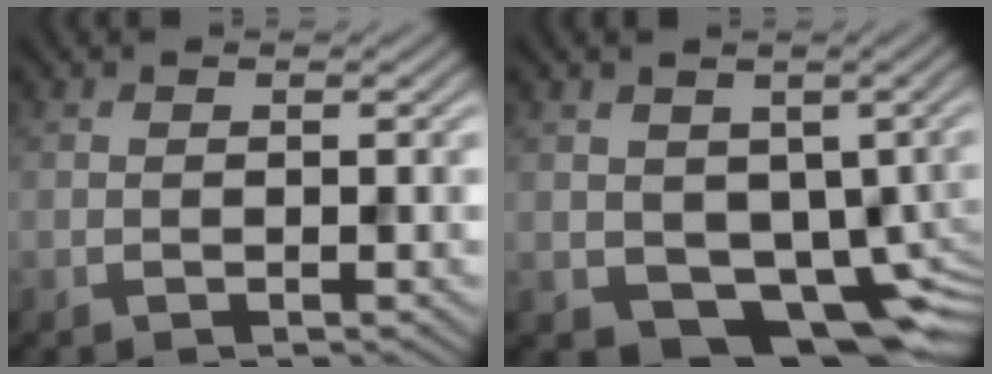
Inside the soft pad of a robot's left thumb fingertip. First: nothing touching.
{"total": 8.6, "force": [-1.4, 6.2, 5.7], "torque": [-0.088, -0.041, -0.006]}